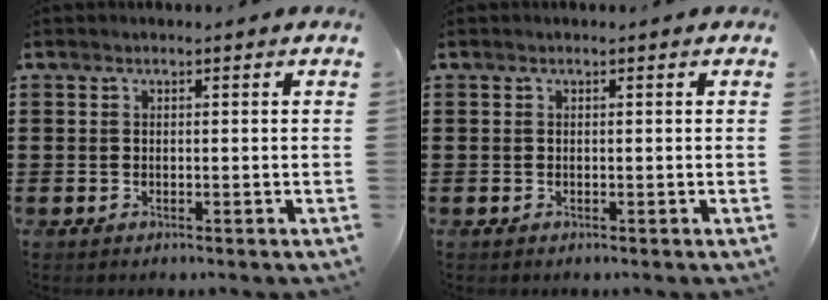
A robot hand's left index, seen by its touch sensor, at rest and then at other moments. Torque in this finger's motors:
{"motor_torque": [-0.02, -0.01, 0.00, 0.00]}